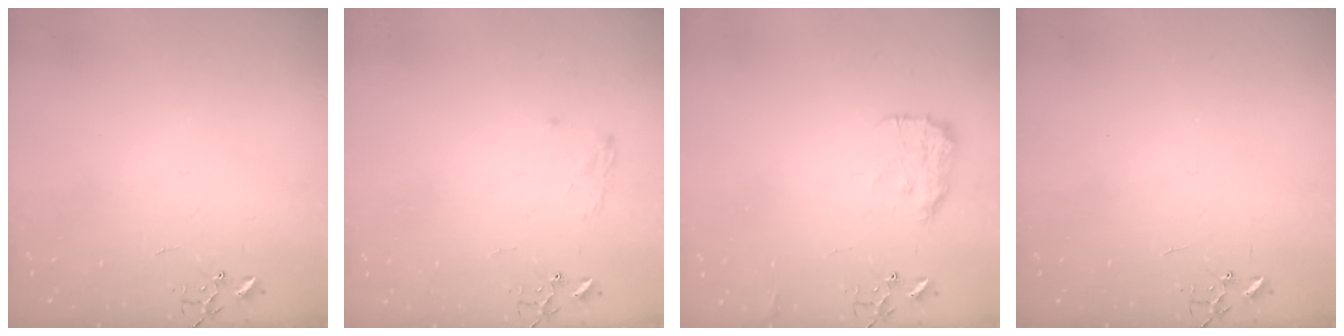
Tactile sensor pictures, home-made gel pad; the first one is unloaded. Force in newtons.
{"total": 8.4, "press": 8.4, "slide": 0.9}
{"total": 10.8, "press": 10.8, "slide": 0.4}
{"total": 0.0}